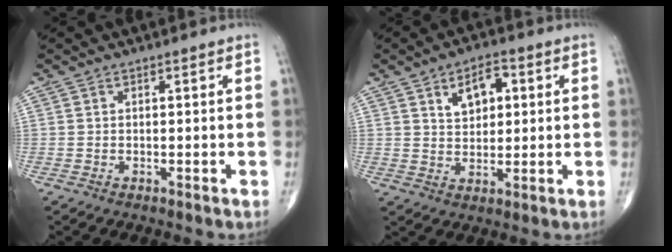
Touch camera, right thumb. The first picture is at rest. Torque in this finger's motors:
{"motor_torque": [-0.19, 0.55, 0.37, 0.23, 0.12]}